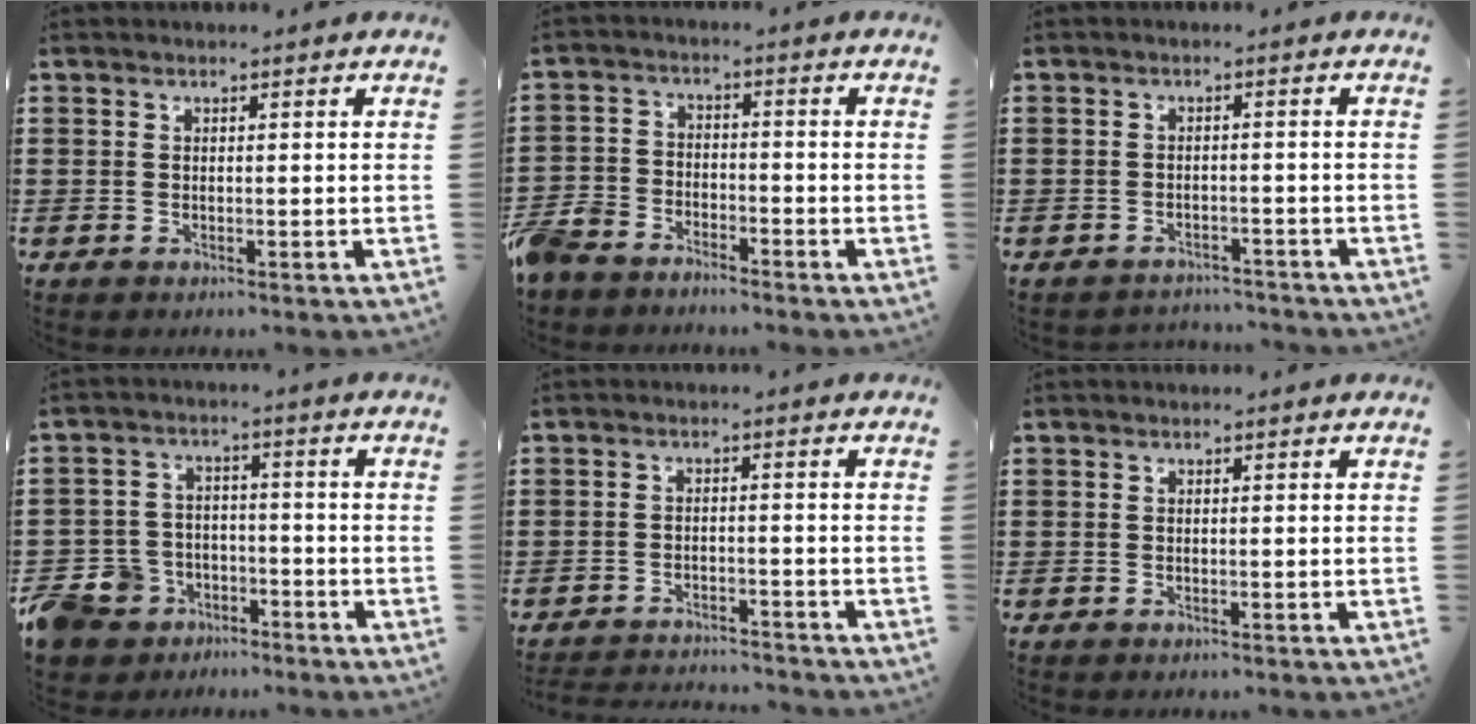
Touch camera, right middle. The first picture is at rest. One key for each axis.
{"total": 5.4, "fx": -5.1, "fy": 1.7, "fz": 0.8, "tx": -0.045, "ty": 0.000, "tz": -0.112}
{"total": 2.1, "fx": -2.0, "fy": 0.3, "fz": -0.2, "tx": -0.003, "ty": 0.000, "tz": -0.046}
{"total": 7.8, "fx": -5.9, "fy": 4.9, "fz": 1.5, "tx": -0.072, "ty": 0.018, "tz": -0.123}
{"total": 2.9, "fx": -2.9, "fy": 0.2, "fz": 0.0, "tx": -0.006, "ty": 0.000, "tz": -0.062}
{"total": 0.0}